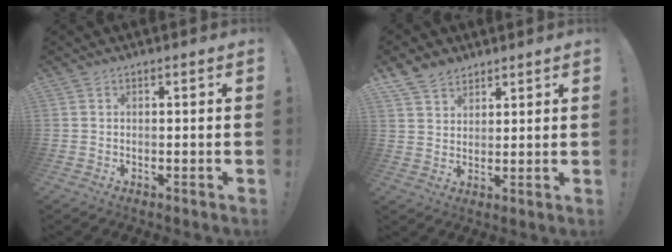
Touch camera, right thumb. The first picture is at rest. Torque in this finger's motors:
{"motor_torque": [-0.01, 0.07, 0.34, 0.24, 0.00]}